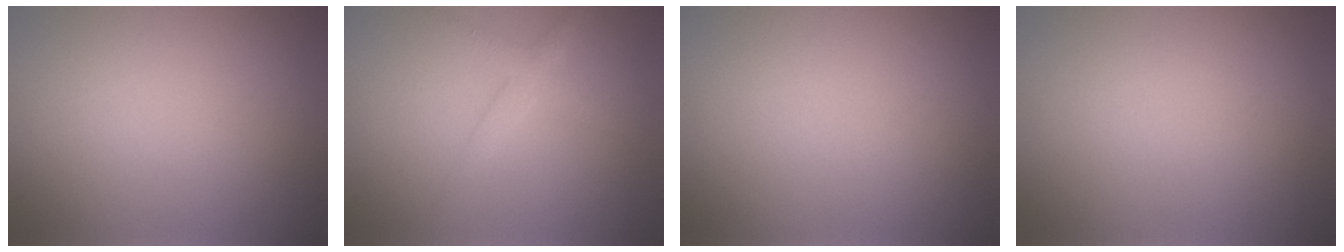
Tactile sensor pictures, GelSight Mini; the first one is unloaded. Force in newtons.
{"total": 1.8, "press": 1.8, "slide": 0.1}
{"total": 0.0}
{"total": 0.0}